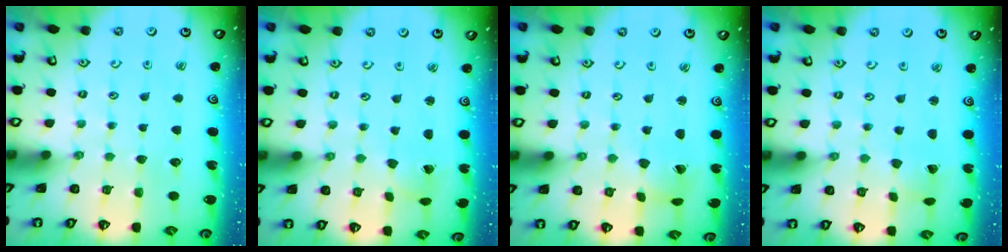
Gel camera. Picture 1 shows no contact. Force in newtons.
{"total": 1.2, "press": 1.2, "slide": 0.1}
{"total": 1.4, "press": 1.4, "slide": 0.2}
{"total": 2.1, "press": 2.1, "slide": 0.3}